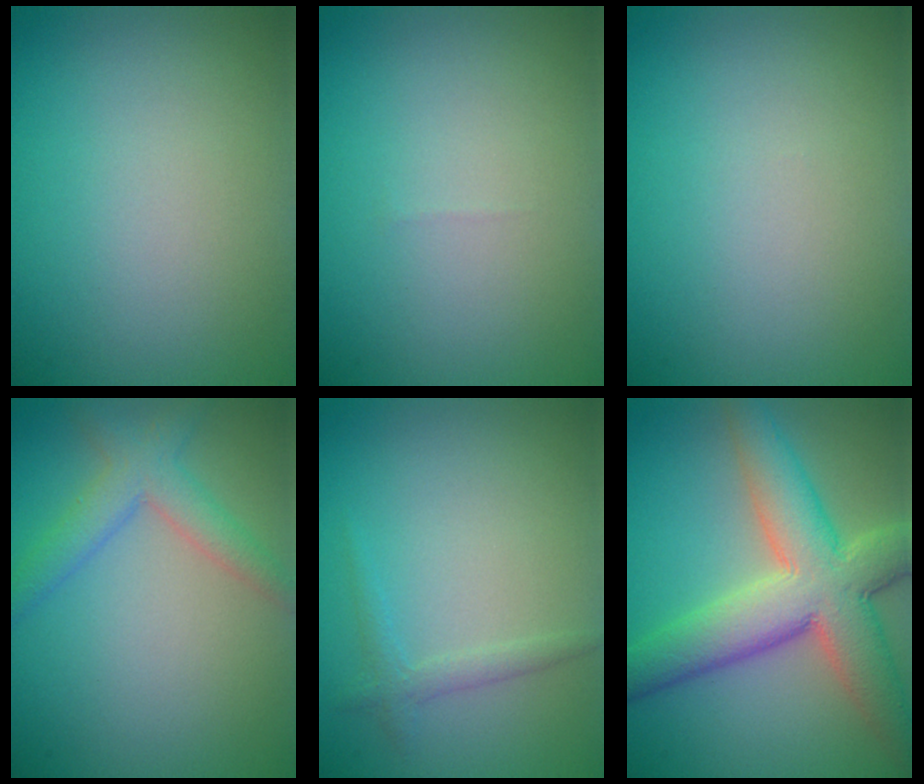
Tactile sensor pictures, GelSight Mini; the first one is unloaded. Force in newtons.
{"total": 0.0}
{"total": 0.0}
{"total": 3.4, "press": 3.4, "slide": 0.2}
{"total": 1.3, "press": 1.3, "slide": 0.0}
{"total": 9.4, "press": 9.4, "slide": 0.5}